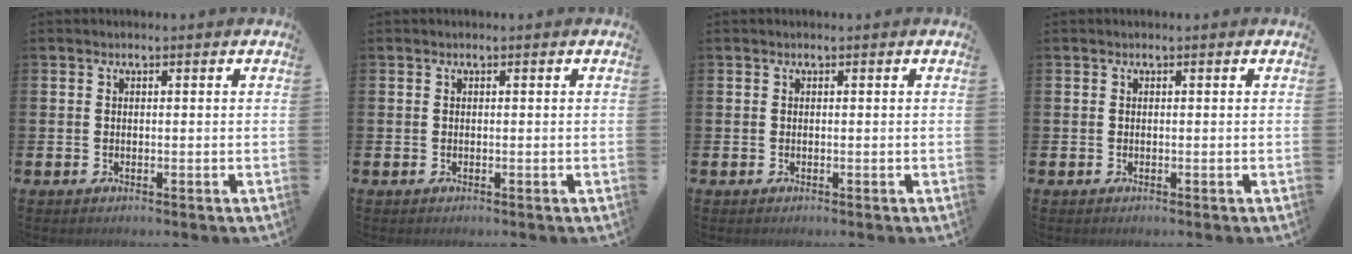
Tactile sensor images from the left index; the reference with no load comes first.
{"total": 0.0}
{"total": 0.0}
{"total": 0.0}